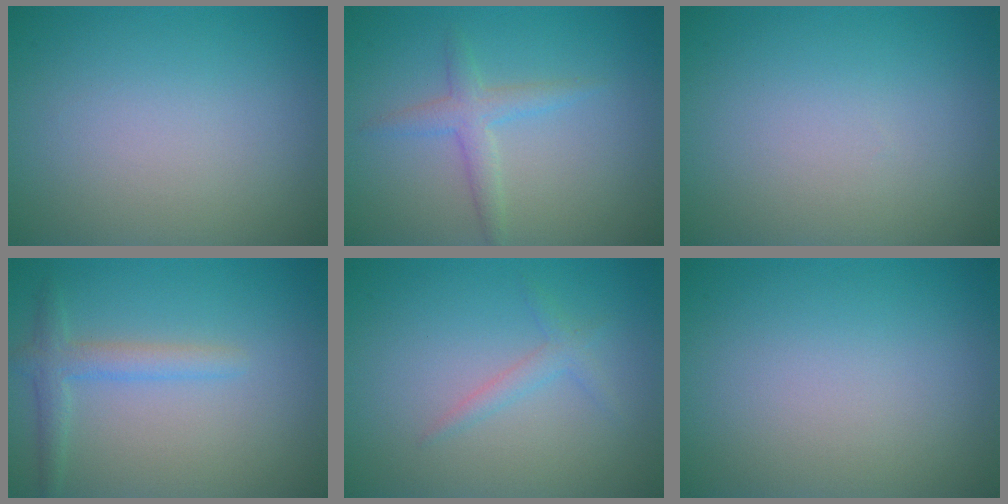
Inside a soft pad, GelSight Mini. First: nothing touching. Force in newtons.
{"total": 2.2, "press": 2.2, "slide": 0.1}
{"total": 0.0}
{"total": 2.3, "press": 2.3, "slide": 0.1}
{"total": 1.3, "press": 1.3, "slide": 0.1}
{"total": 0.0}